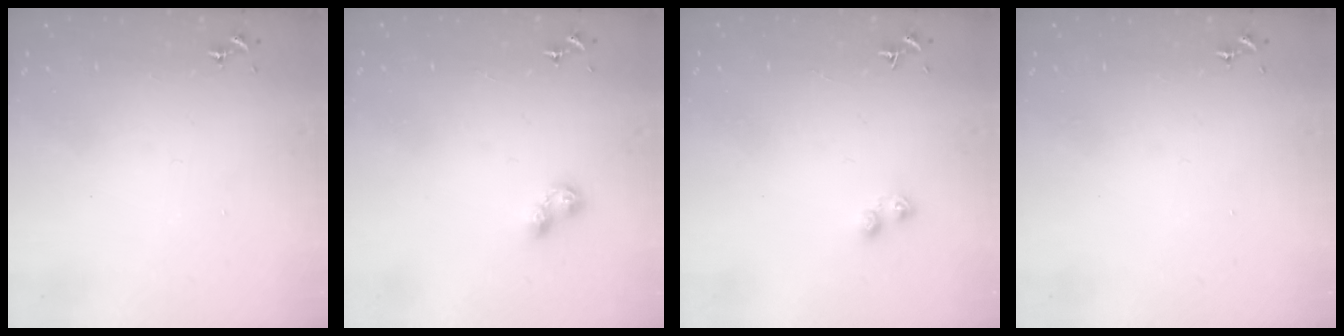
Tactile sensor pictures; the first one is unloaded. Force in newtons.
{"total": 5.3, "press": 5.3, "slide": 0.6}
{"total": 2.9, "press": 2.9, "slide": 0.4}
{"total": 0.0}